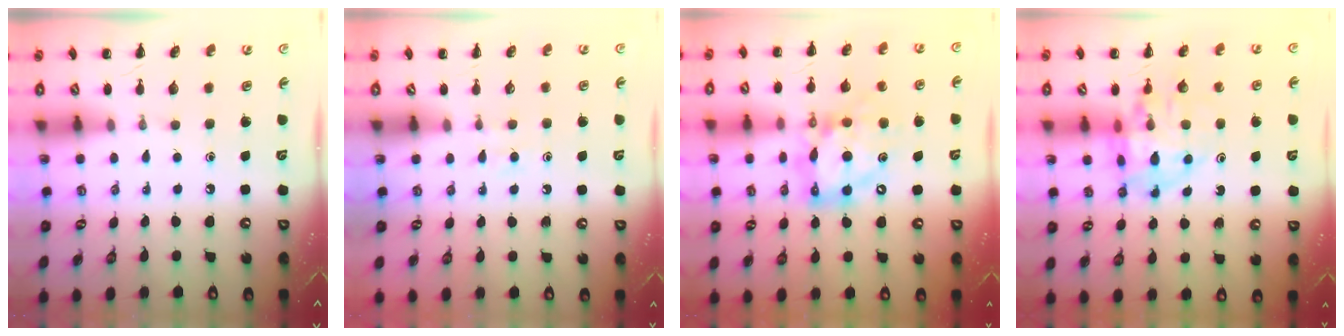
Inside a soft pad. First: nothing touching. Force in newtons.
{"total": 2.6, "press": 2.5, "slide": 0.9}
{"total": 12.7, "press": 12.0, "slide": 4.0}
{"total": 12.9, "press": 12.5, "slide": 3.3}